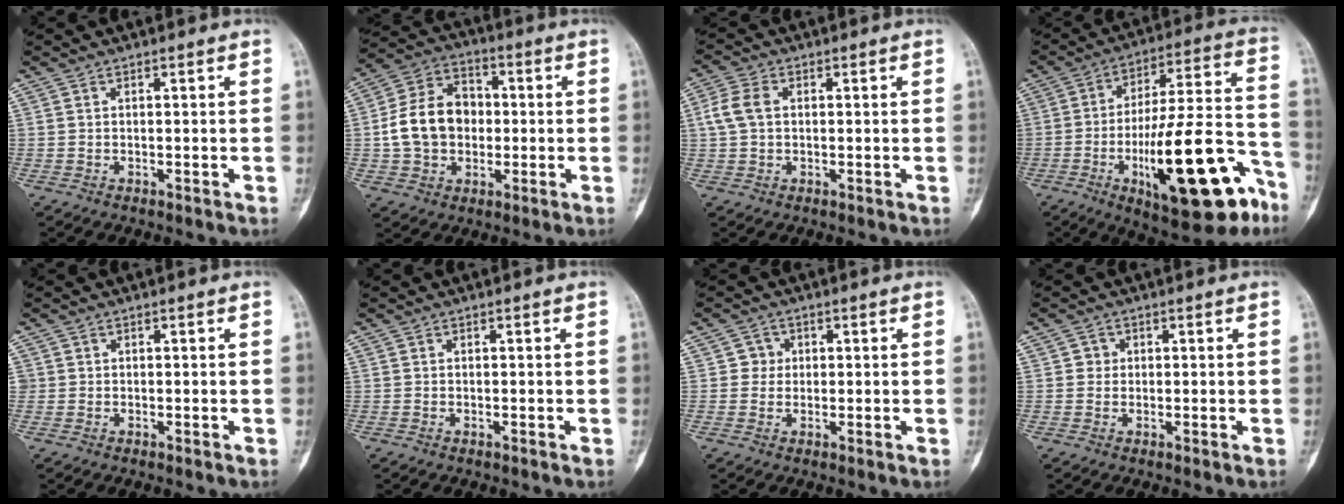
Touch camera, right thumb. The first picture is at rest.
{"total": 13.5, "force": [-0.6, 10.6, 8.4], "torque": [-0.125, 0.029, -0.014]}
{"total": 5.1, "force": [0.7, 3.5, 3.6], "torque": [-0.088, 0.013, 0.010]}
{"total": 26.4, "force": [-11.1, 8.3, 22.4], "torque": [-0.319, 0.058, -0.159]}
{"total": 0.7, "force": [0.0, 0.7, 0.0], "torque": [0.007, 0.005, 0.000]}
{"total": 0.0}
{"total": 2.6, "force": [0.3, 2.6, 0.3], "torque": [0.014, 0.006, -0.002]}
{"total": 1.6, "force": [0.2, 1.6, 0.3], "torque": [0.004, 0.004, -0.001]}